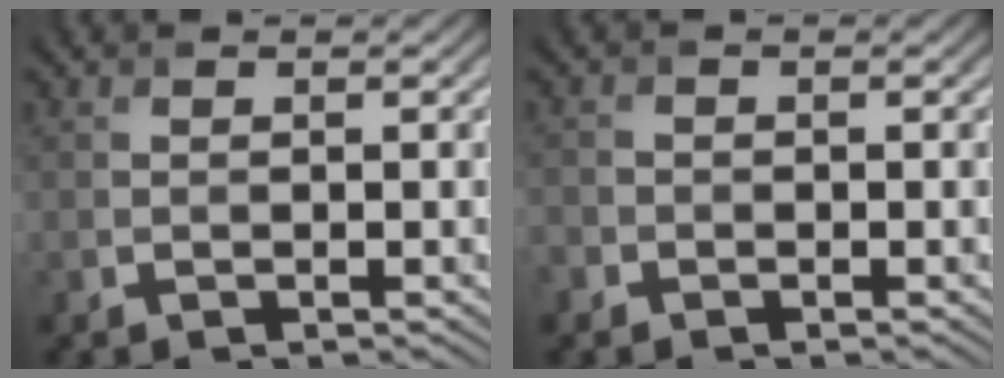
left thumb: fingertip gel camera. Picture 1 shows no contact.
{"total": 1.3, "force": [-1.0, 0.8, 0.1], "torque": [-0.003, -0.003, -0.027]}